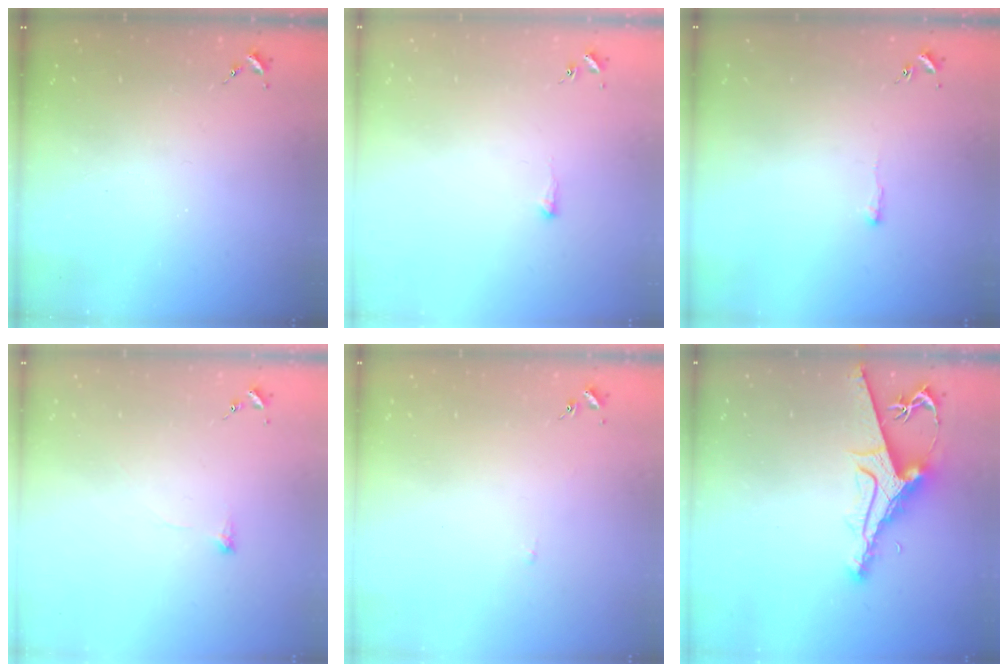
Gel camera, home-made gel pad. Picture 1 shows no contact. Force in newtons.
{"total": 2.9, "press": 2.8, "slide": 0.5}
{"total": 2.1, "press": 2.1, "slide": 0.4}
{"total": 5.8, "press": 5.7, "slide": 0.9}
{"total": 2.4, "press": 2.4, "slide": 0.3}
{"total": 11.0, "press": 10.9, "slide": 1.2}